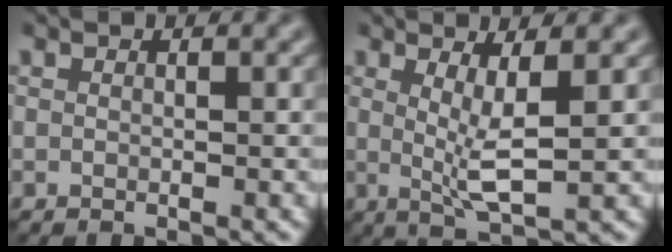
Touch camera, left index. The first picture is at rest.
{"total": 4.0, "force": [0.6, 0.9, 3.8], "torque": [-0.071, -0.009, 0.017]}